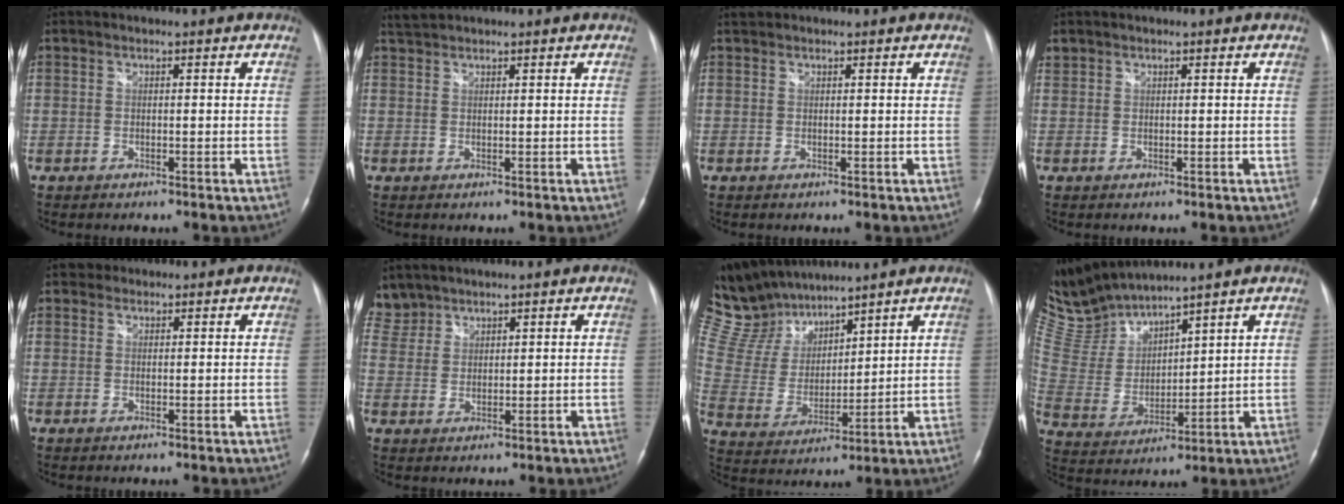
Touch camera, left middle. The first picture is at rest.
{"total": 1.7, "force": [1.7, 0.1, 0.1], "torque": [-0.010, 0.014, 0.038]}
{"total": 0.7, "force": [0.6, 0.3, -0.1], "torque": [-0.007, 0.013, 0.014]}
{"total": 0.9, "force": [0.7, 0.6, 0.0], "torque": [-0.001, 0.014, 0.015]}
{"total": 1.5, "force": [1.0, 1.1, -0.1], "torque": [0.008, 0.010, 0.010]}
{"total": 4.9, "force": [4.2, 2.3, -0.4], "torque": [0.010, 0.011, 0.092]}
{"total": 13.5, "force": [12.3, 4.0, 3.8], "torque": [-0.098, 0.020, 0.254]}
{"total": 10.4, "force": [10.3, 0.5, 1.4], "torque": [-0.060, 0.004, 0.231]}